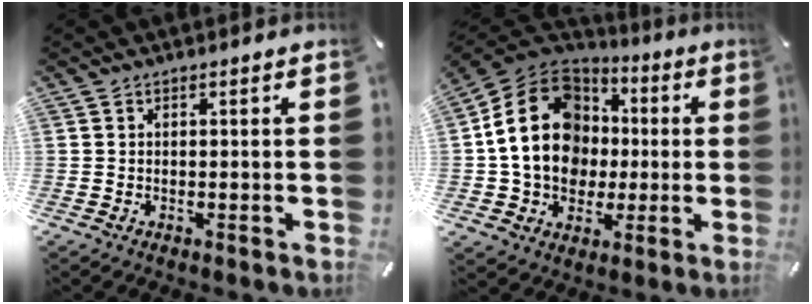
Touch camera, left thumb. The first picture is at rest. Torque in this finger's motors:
{"motor_torque": [2.31, 2.70, 0.98, 0.04, 0.55]}